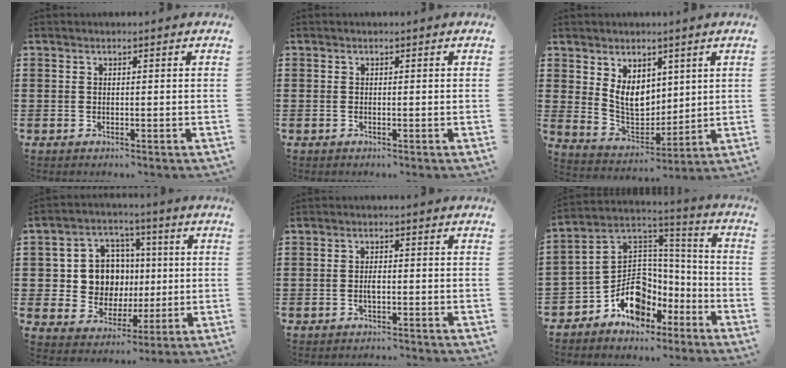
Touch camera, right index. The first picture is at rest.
{"total": 0.0}
{"total": 6.9, "force": [2.9, 4.8, 4.1], "torque": [-0.077, -0.004, 0.055]}
{"total": 8.9, "force": [0.6, 7.9, 4.1], "torque": [-0.095, 0.015, 0.018]}
{"total": 1.8, "force": [-1.0, 0.5, 1.5], "torque": [-0.038, -0.002, -0.020]}
{"total": 9.3, "force": [-4.6, 7.1, 3.9], "torque": [-0.096, -0.002, -0.082]}